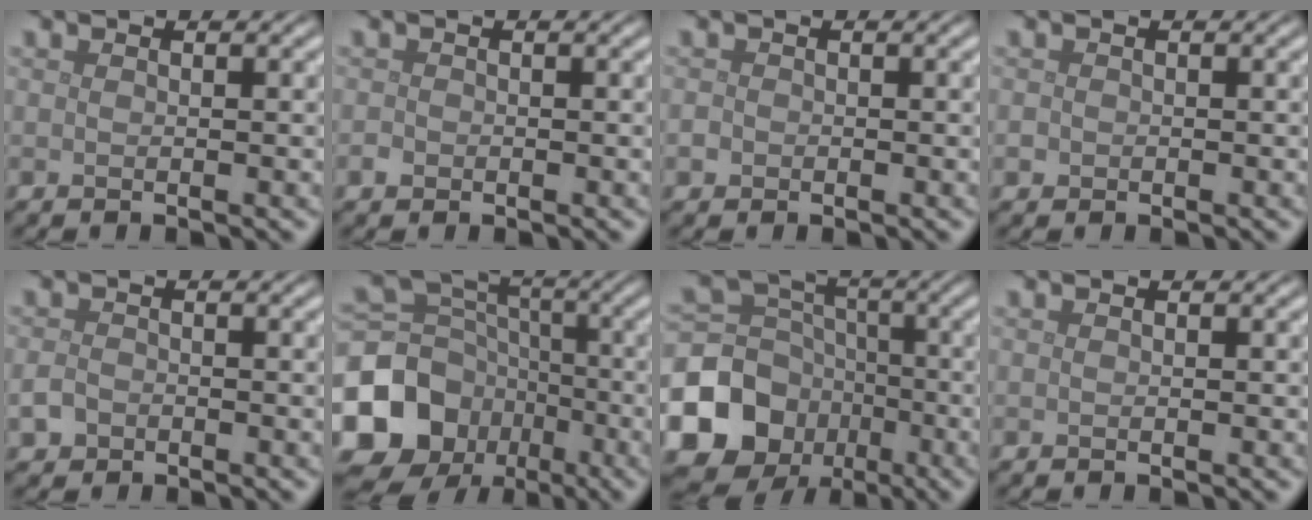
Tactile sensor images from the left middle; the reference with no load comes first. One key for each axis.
{"total": 0.7, "fx": -0.3, "fy": 0.6, "fz": 0.2, "tx": -0.003, "ty": -0.002, "tz": -0.008}
{"total": 0.8, "fx": -0.3, "fy": 0.7, "fz": 0.2, "tx": 0.000, "ty": -0.003, "tz": -0.009}
{"total": 0.7, "fx": -0.2, "fy": 0.6, "fz": 0.1, "tx": 0.002, "ty": -0.004, "tz": -0.006}
{"total": 1.3, "fx": -0.7, "fy": 1.0, "fz": 0.5, "tx": -0.010, "ty": -0.002, "tz": -0.016}
{"total": 14.4, "fx": -6.6, "fy": 11.9, "fz": 4.8, "tx": -0.131, "ty": -0.020, "tz": -0.128}
{"total": 11.7, "fx": -4.7, "fy": 9.9, "fz": 4.0, "tx": -0.103, "ty": -0.014, "tz": -0.099}
{"total": 0.0}